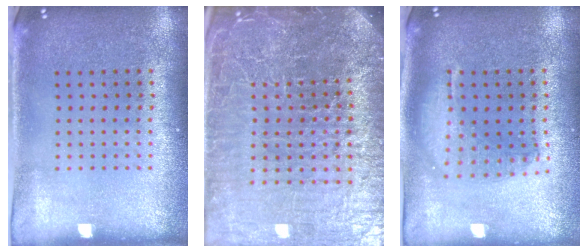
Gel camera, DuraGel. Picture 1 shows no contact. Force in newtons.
{"total": 6.9, "press": 6.1, "slide": 3.3}
{"total": 1.6, "press": 1.4, "slide": 0.7}